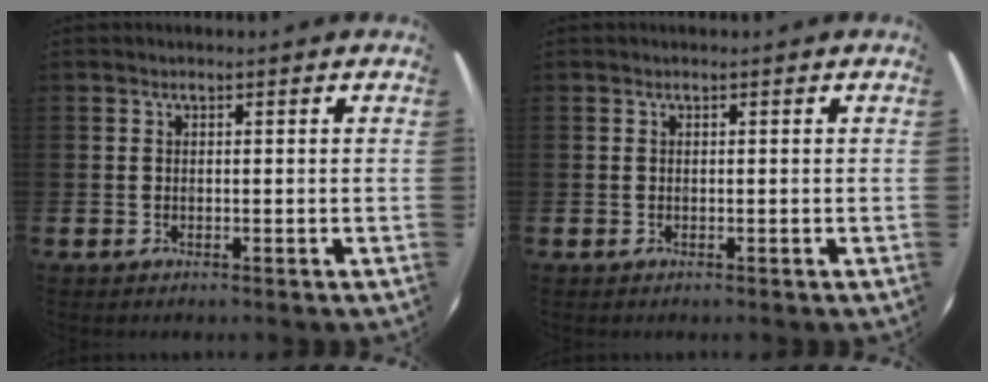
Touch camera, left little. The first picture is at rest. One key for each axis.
{"total": 0.0}